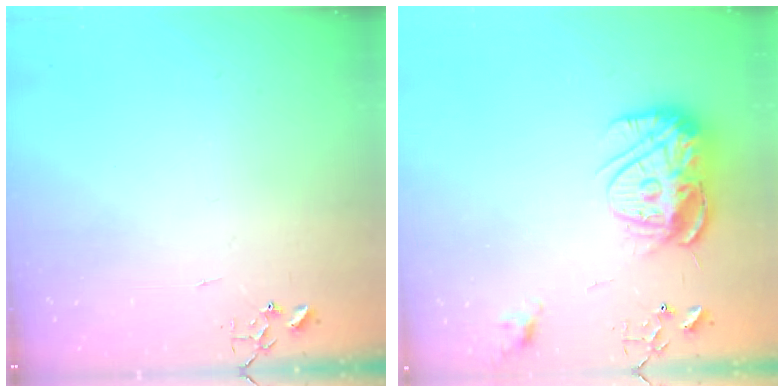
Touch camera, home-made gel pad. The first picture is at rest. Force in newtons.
{"total": 16.7, "press": 16.6, "slide": 1.5}